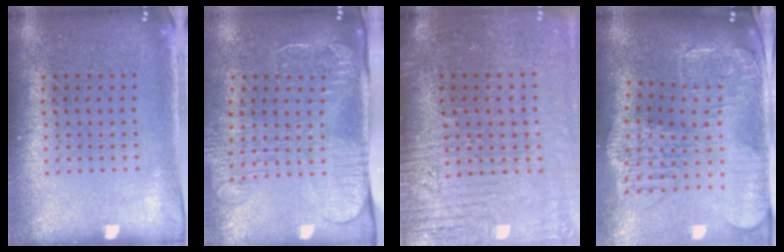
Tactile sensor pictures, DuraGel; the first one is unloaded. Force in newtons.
{"total": 2.7, "press": 2.0, "slide": 1.7}
{"total": 4.5, "press": 3.8, "slide": 2.3}
{"total": 2.8, "press": 2.4, "slide": 1.4}